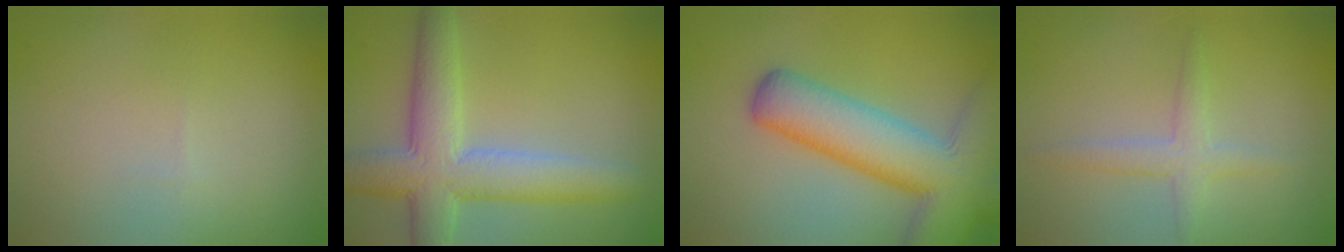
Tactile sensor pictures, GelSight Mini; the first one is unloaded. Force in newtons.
{"total": 7.3, "press": 7.3, "slide": 0.4}
{"total": 11.3, "press": 11.2, "slide": 0.8}
{"total": 2.2, "press": 2.2, "slide": 0.1}